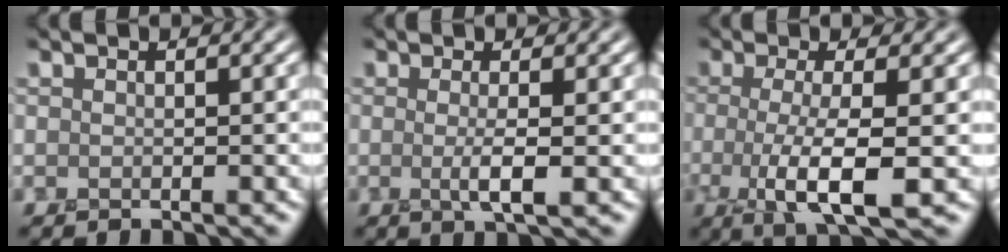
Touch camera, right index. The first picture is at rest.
{"total": 1.8, "force": [0.3, 0.4, 1.8], "torque": [-0.035, -0.005, 0.003]}
{"total": 5.3, "force": [-0.8, 1.3, 5.0], "torque": [-0.101, -0.008, -0.013]}